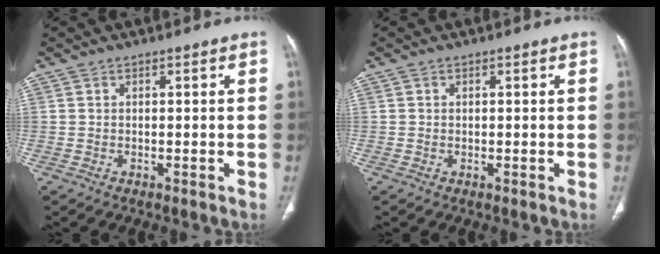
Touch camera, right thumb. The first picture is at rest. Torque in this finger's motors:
{"motor_torque": [-0.45, -0.45, -0.27, 0.66, -0.09]}